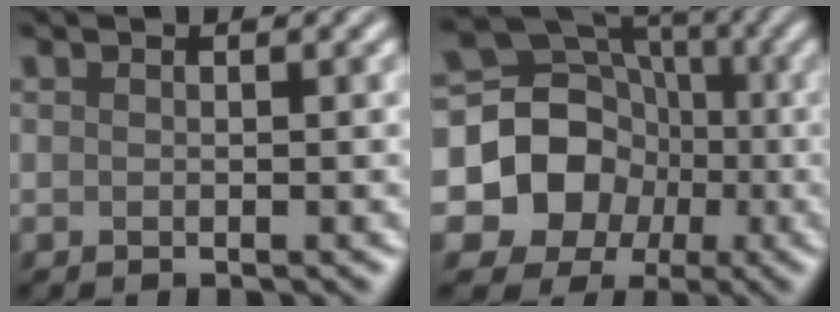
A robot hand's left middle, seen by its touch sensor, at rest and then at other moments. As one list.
[{"total": 14.8, "force": [-1.4, 13.6, 5.6], "torque": [-0.136, 0.027, -0.050]}]